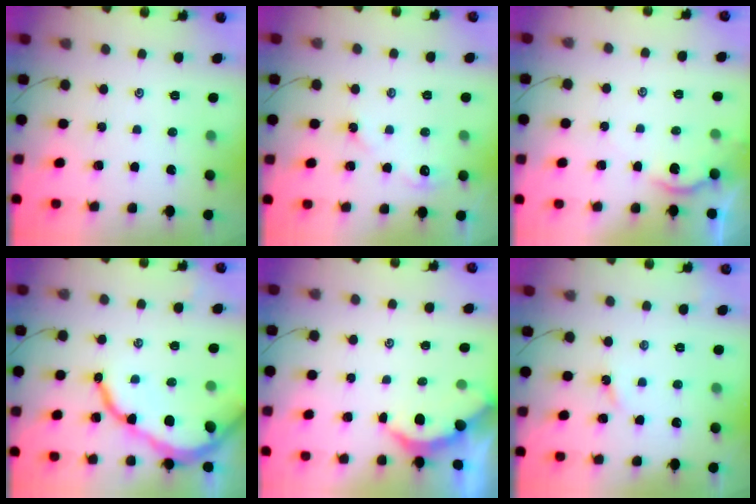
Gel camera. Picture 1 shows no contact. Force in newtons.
{"total": 3.9, "press": 3.9, "slide": 0.4}
{"total": 2.3, "press": 2.2, "slide": 0.4}
{"total": 12.3, "press": 12.2, "slide": 1.1}
{"total": 2.2, "press": 2.2, "slide": 0.4}
{"total": 2.0, "press": 2.0, "slide": 0.3}